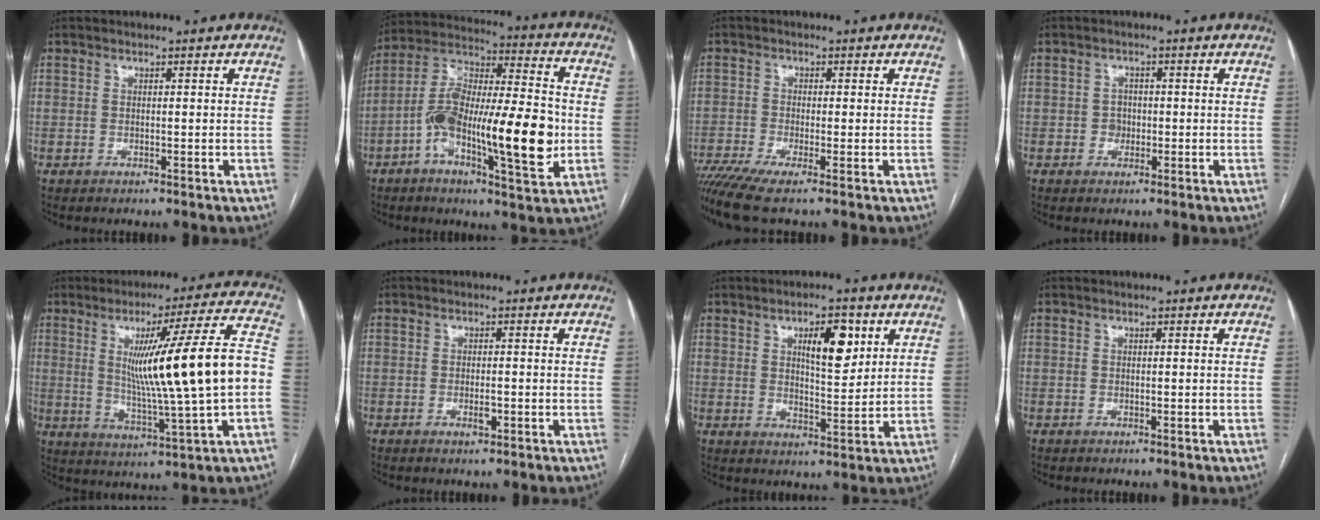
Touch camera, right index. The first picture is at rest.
{"total": 19.8, "force": [-4.7, 4.3, 18.7], "torque": [-0.341, 0.010, -0.080]}
{"total": 6.6, "force": [-4.7, 0.0, 4.6], "torque": [-0.087, -0.012, -0.088]}
{"total": 1.8, "force": [-0.4, 1.6, 0.7], "torque": [-0.007, 0.006, -0.006]}
{"total": 18.3, "force": [0.6, -0.5, 18.3], "torque": [-0.281, 0.007, 0.010]}
{"total": 1.7, "force": [-0.6, 0.5, 1.5], "torque": [-0.027, -0.002, -0.009]}
{"total": 7.9, "force": [3.3, 2.6, 6.6], "torque": [-0.106, 0.003, 0.054]}
{"total": 0.0}